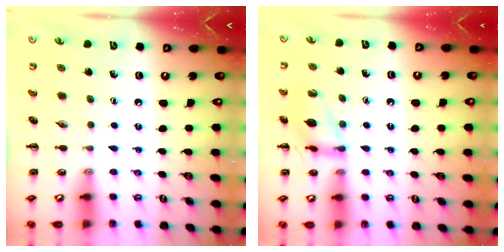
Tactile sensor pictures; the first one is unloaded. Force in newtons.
{"total": 12.7, "press": 12.7, "slide": 1.0}